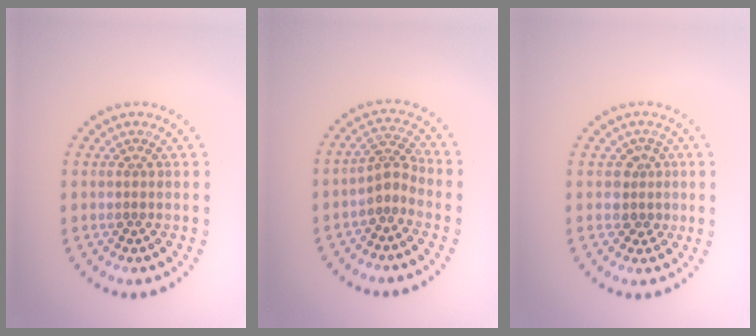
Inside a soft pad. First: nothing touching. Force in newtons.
{"total": 2.2, "press": 1.6, "slide": 1.6}
{"total": 1.9, "press": 1.6, "slide": 1.1}